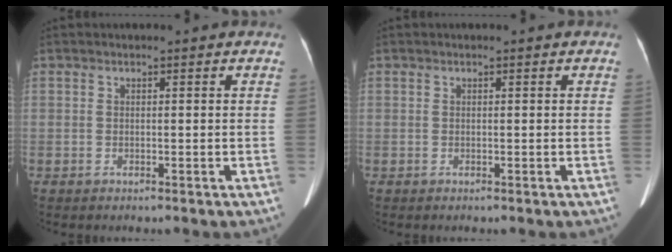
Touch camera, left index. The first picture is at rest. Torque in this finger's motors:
{"motor_torque": [0.01, -0.01, 0.02, 0.02]}